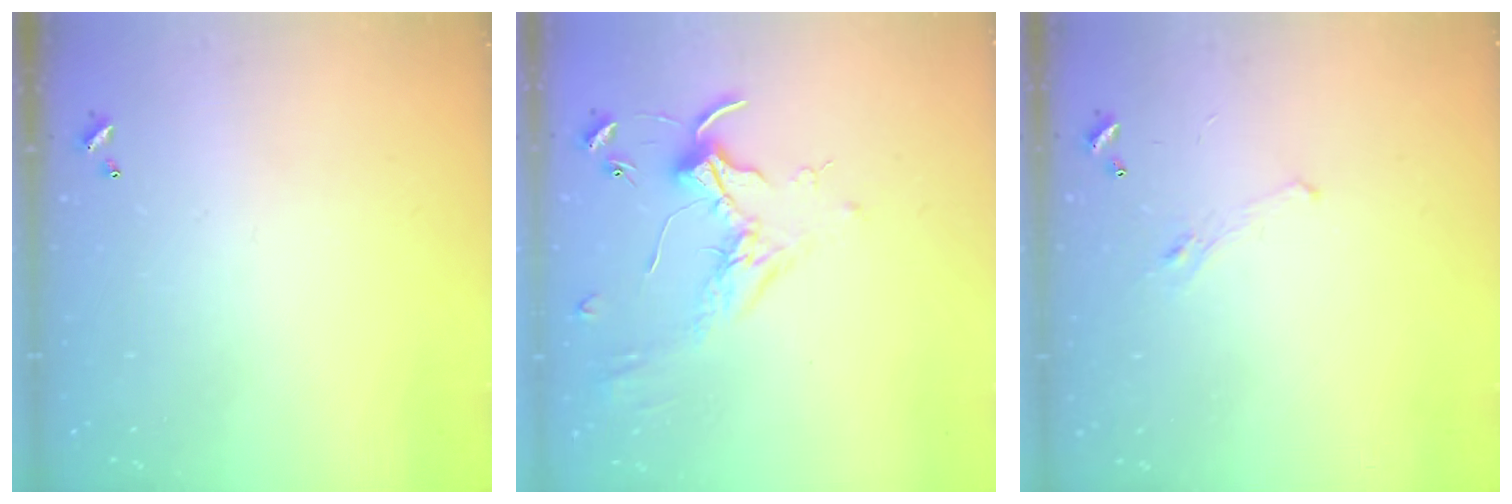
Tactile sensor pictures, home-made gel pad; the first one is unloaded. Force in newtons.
{"total": 1.7, "press": 1.6, "slide": 0.4}
{"total": 1.2, "press": 0.8, "slide": 0.9}